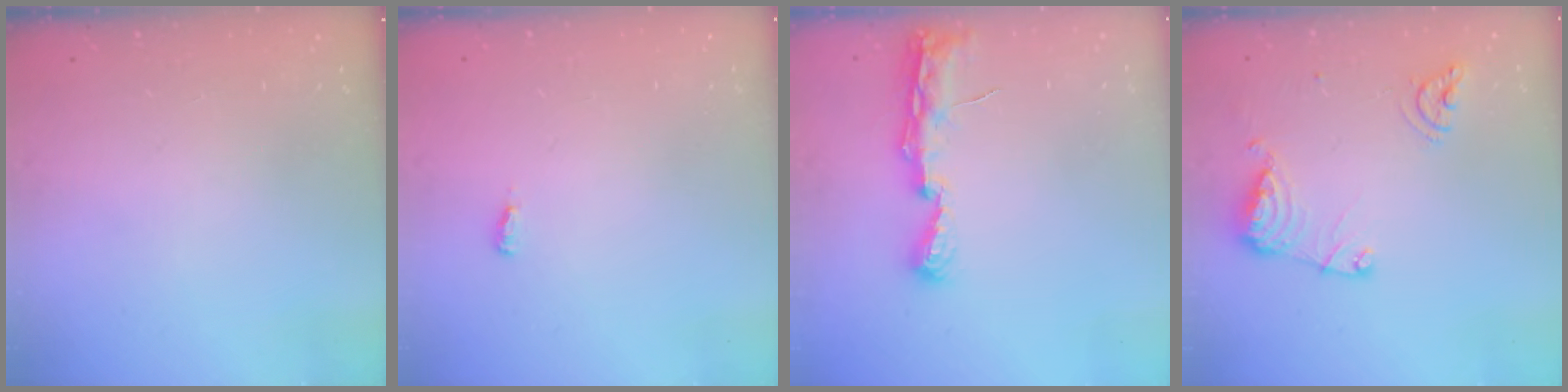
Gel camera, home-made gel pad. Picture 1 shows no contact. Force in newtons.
{"total": 2.6, "press": 2.4, "slide": 1.0}
{"total": 7.6, "press": 7.5, "slide": 0.6}
{"total": 11.9, "press": 11.9, "slide": 1.3}